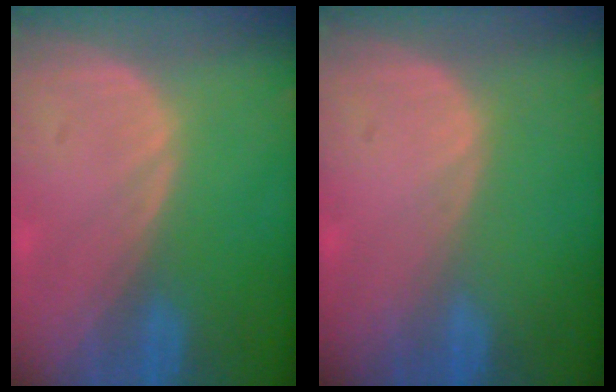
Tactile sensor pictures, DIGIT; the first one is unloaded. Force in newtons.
{"total": 0.0}